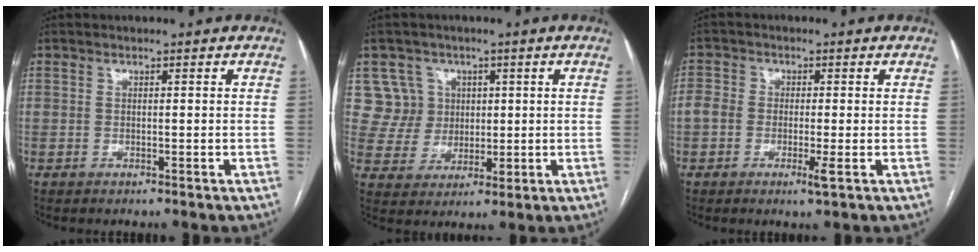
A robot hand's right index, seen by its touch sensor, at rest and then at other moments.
{"total": 7.4, "force": [2.6, 6.9, 0.4], "torque": [0.000, 0.020, 0.057]}
{"total": 4.2, "force": [-1.4, 1.7, 3.6], "torque": [-0.067, -0.002, -0.029]}